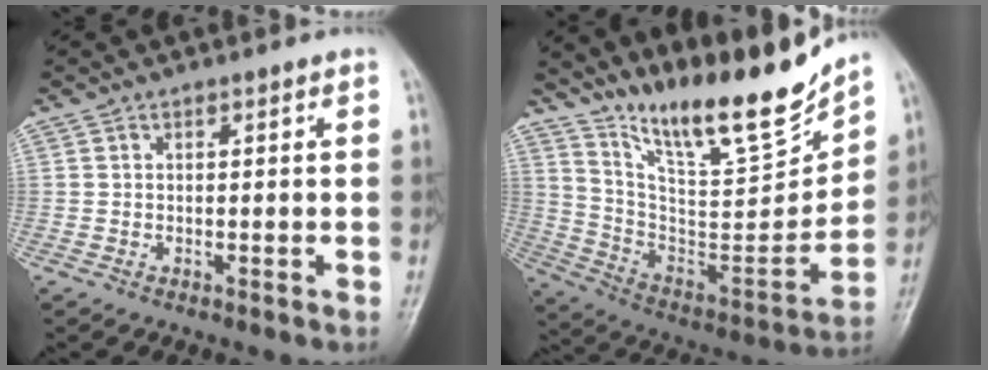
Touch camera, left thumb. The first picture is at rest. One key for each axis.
{"total": 21.1, "fx": 17.1, "fy": 3.9, "fz": 11.8, "tx": -0.151, "ty": -0.107, "tz": 0.302}